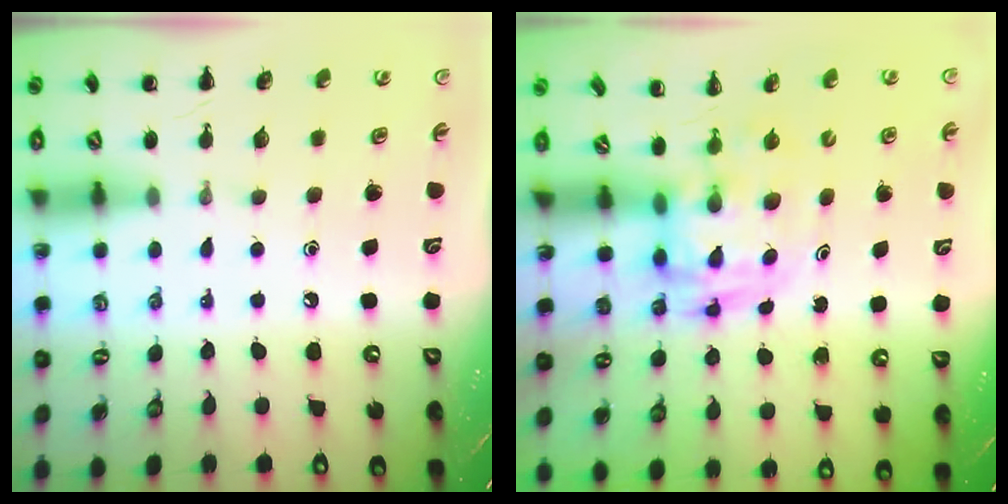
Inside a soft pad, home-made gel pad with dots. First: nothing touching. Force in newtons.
{"total": 3.4, "press": 3.4, "slide": 0.6}